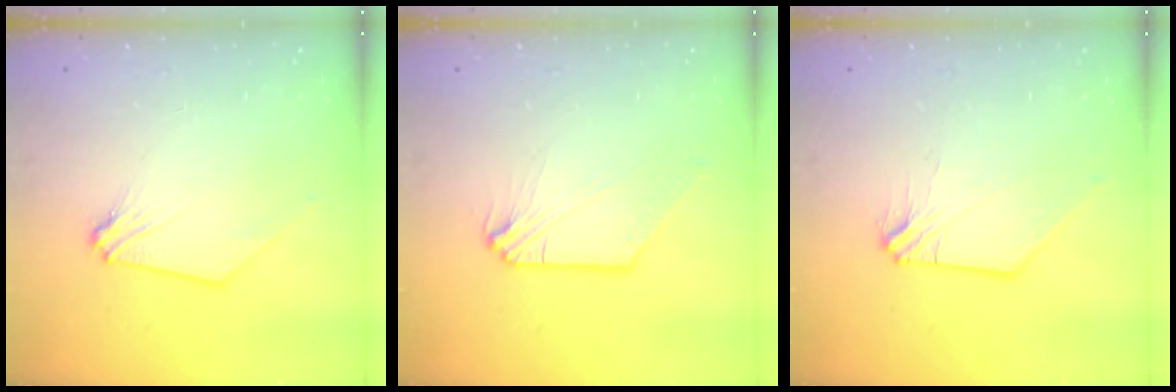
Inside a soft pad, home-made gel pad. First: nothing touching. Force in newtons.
{"total": 0.0}
{"total": 0.9, "press": 0.9, "slide": 0.1}